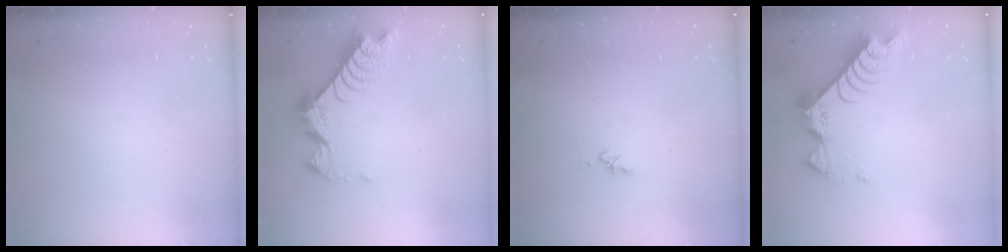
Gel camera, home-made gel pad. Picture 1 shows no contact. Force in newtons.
{"total": 9.3, "press": 9.2, "slide": 0.8}
{"total": 1.6, "press": 1.6, "slide": 0.3}
{"total": 10.7, "press": 10.7, "slide": 0.9}